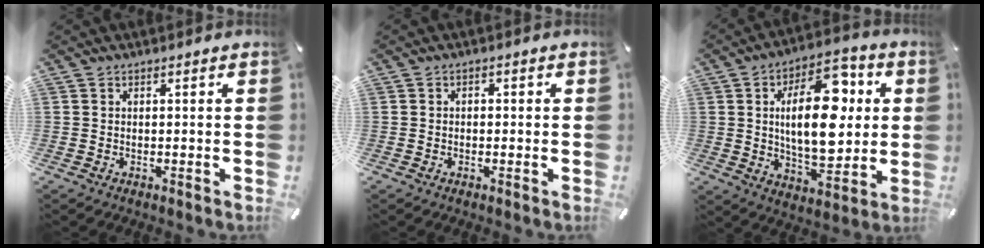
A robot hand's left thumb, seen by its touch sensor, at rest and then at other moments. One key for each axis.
{"total": 1.2, "fx": -0.4, "fy": 0.9, "fz": 0.6, "tx": -0.012, "ty": 0.005, "tz": -0.011}
{"total": 19.8, "fx": 3.6, "fy": 10.3, "fz": 16.5, "tx": -0.263, "ty": -0.006, "tz": 0.054}